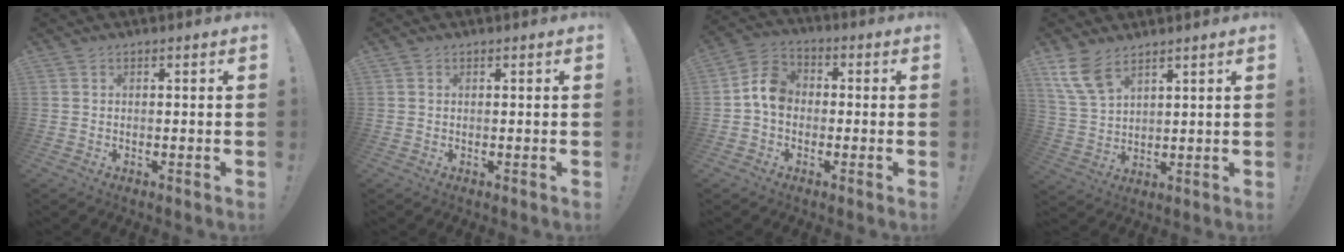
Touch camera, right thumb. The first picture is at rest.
{"total": 0.0}
{"total": 8.5, "force": [-0.4, 6.7, 5.2], "torque": [-0.090, 0.022, -0.001]}
{"total": 8.8, "force": [6.1, 4.0, 4.9], "torque": [-0.100, -0.023, 0.124]}